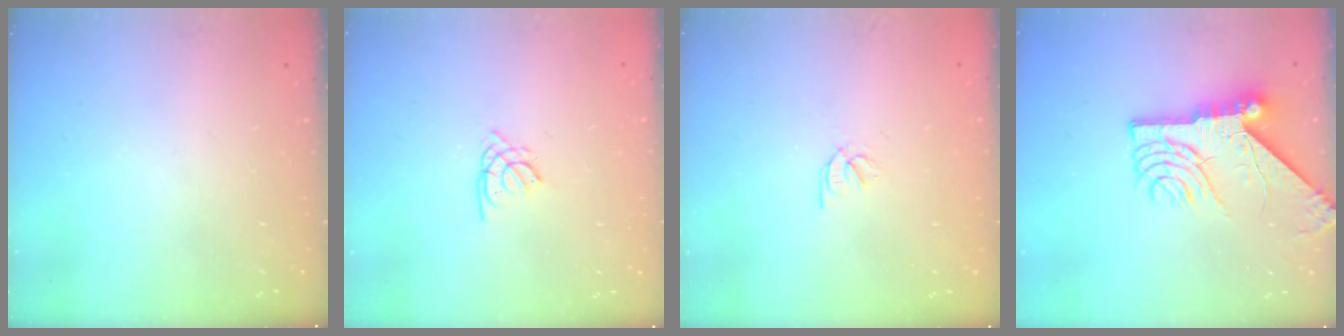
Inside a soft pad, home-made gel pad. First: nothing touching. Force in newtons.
{"total": 1.4, "press": 1.4, "slide": 0.3}
{"total": 2.1, "press": 2.1, "slide": 0.1}
{"total": 13.8, "press": 13.8, "slide": 1.2}